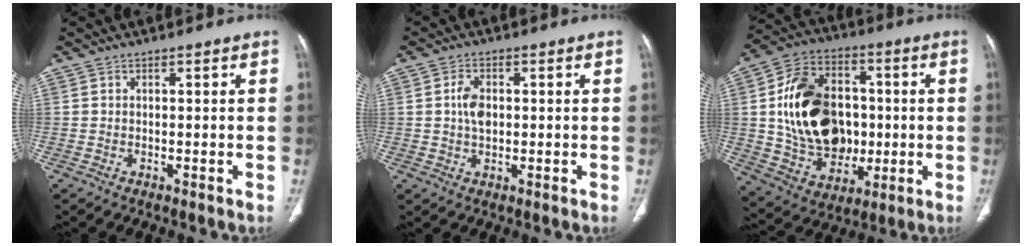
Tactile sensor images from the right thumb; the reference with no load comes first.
{"total": 4.2, "force": [0.4, 2.6, 3.2], "torque": [-0.059, 0.003, 0.007]}
{"total": 22.2, "force": [0.7, 16.2, 15.2], "torque": [-0.232, 0.013, 0.028]}